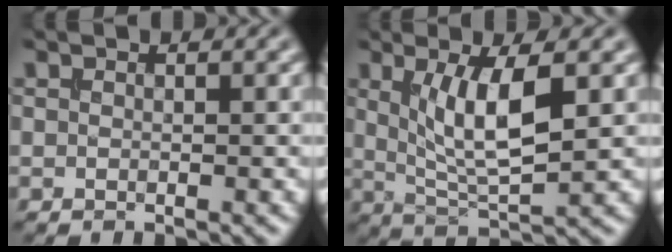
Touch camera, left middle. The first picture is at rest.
{"total": 6.0, "force": [1.4, 1.8, 5.5], "torque": [-0.100, -0.010, 0.033]}